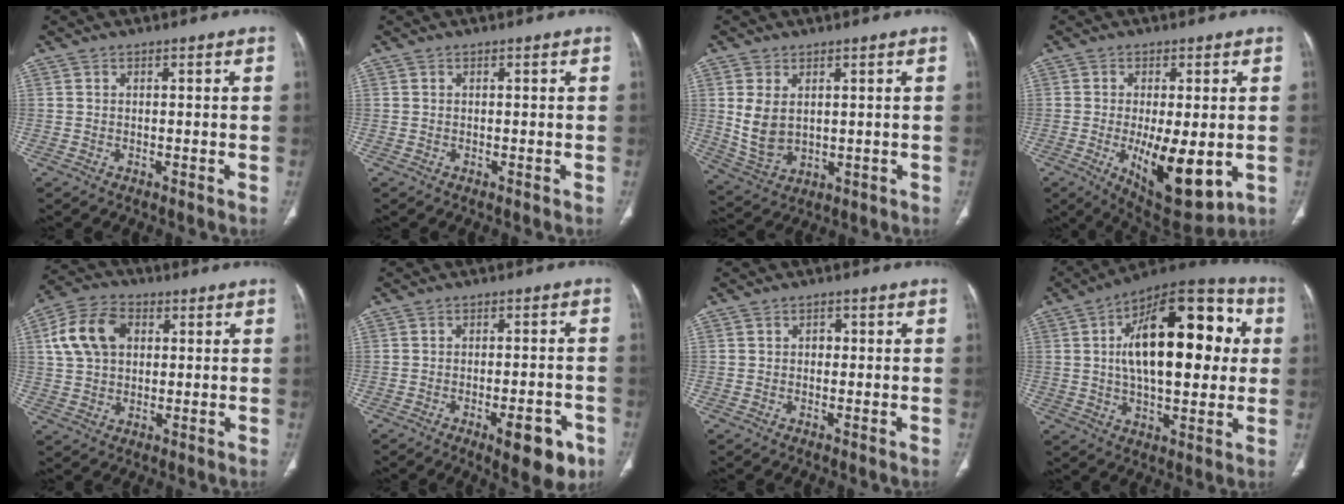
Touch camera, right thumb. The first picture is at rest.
{"total": 0.0}
{"total": 7.6, "force": [1.4, 5.0, 5.5], "torque": [-0.104, -0.012, 0.048]}
{"total": 13.7, "force": [-2.7, 5.3, 12.4], "torque": [-0.186, -0.026, -0.025]}
{"total": 11.5, "force": [2.9, 8.1, 7.6], "torque": [-0.135, 0.015, 0.049]}
{"total": 9.4, "force": [-4.6, 3.4, 7.4], "torque": [-0.081, 0.013, -0.055]}
{"total": 1.5, "force": [0.1, 1.2, 0.9], "torque": [-0.005, 0.004, -0.003]}
{"total": 25.2, "force": [4.5, 12.0, 21.7], "torque": [-0.305, 0.017, 0.060]}